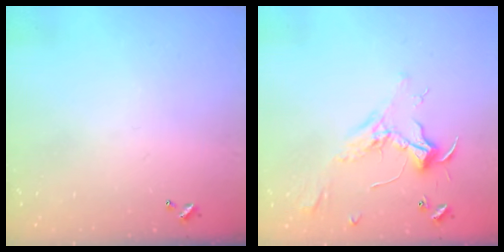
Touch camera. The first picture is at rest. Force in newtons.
{"total": 2.2, "press": 2.1, "slide": 0.7}